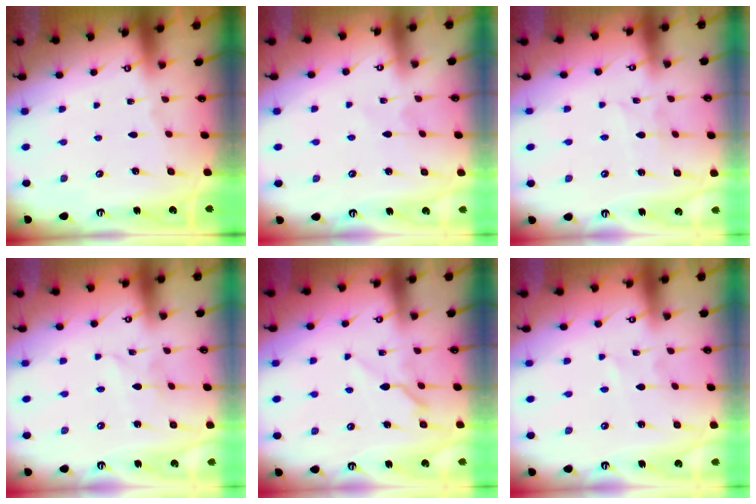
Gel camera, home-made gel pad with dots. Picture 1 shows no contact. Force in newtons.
{"total": 3.2, "press": 3.2, "slide": 0.4}
{"total": 2.9, "press": 2.9, "slide": 0.4}
{"total": 2.0, "press": 1.9, "slide": 0.2}
{"total": 6.1, "press": 6.0, "slide": 0.8}
{"total": 0.6, "press": 0.6, "slide": 0.1}